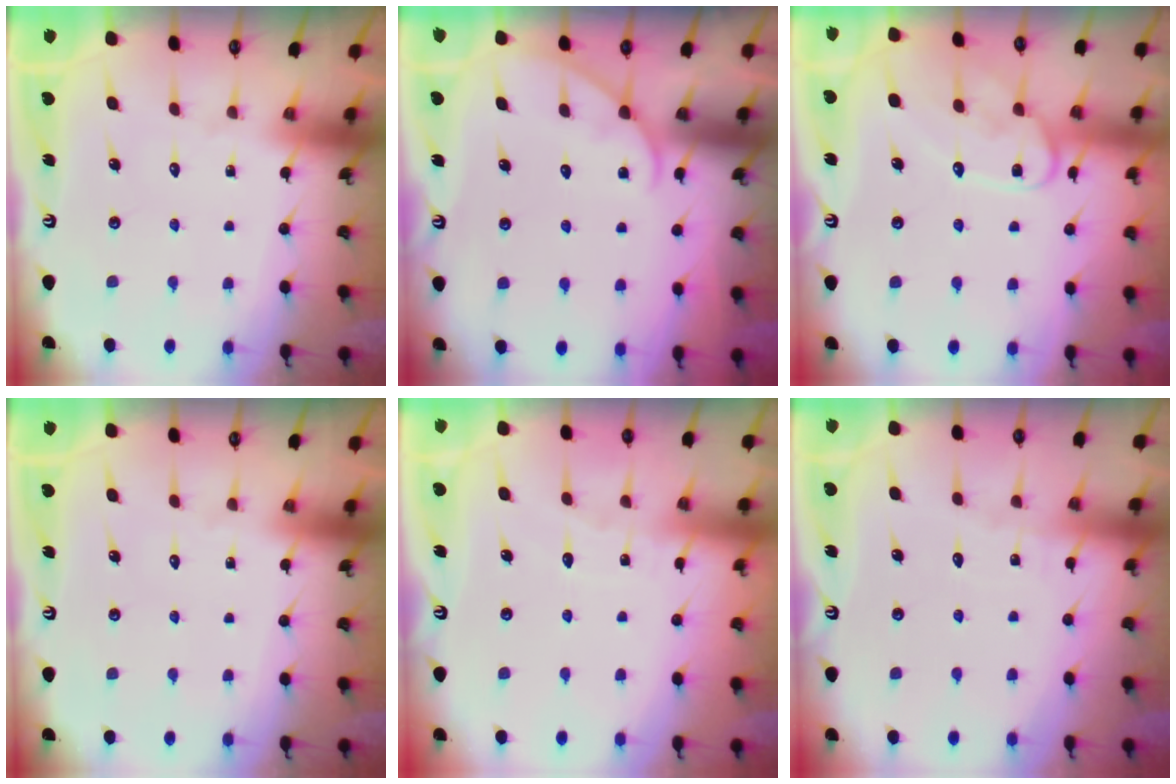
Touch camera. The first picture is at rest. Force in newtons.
{"total": 2.8, "press": 2.8, "slide": 0.3}
{"total": 11.8, "press": 11.8, "slide": 1.0}
{"total": 0.0}
{"total": 2.9, "press": 2.9, "slide": 0.3}
{"total": 1.8, "press": 1.8, "slide": 0.2}